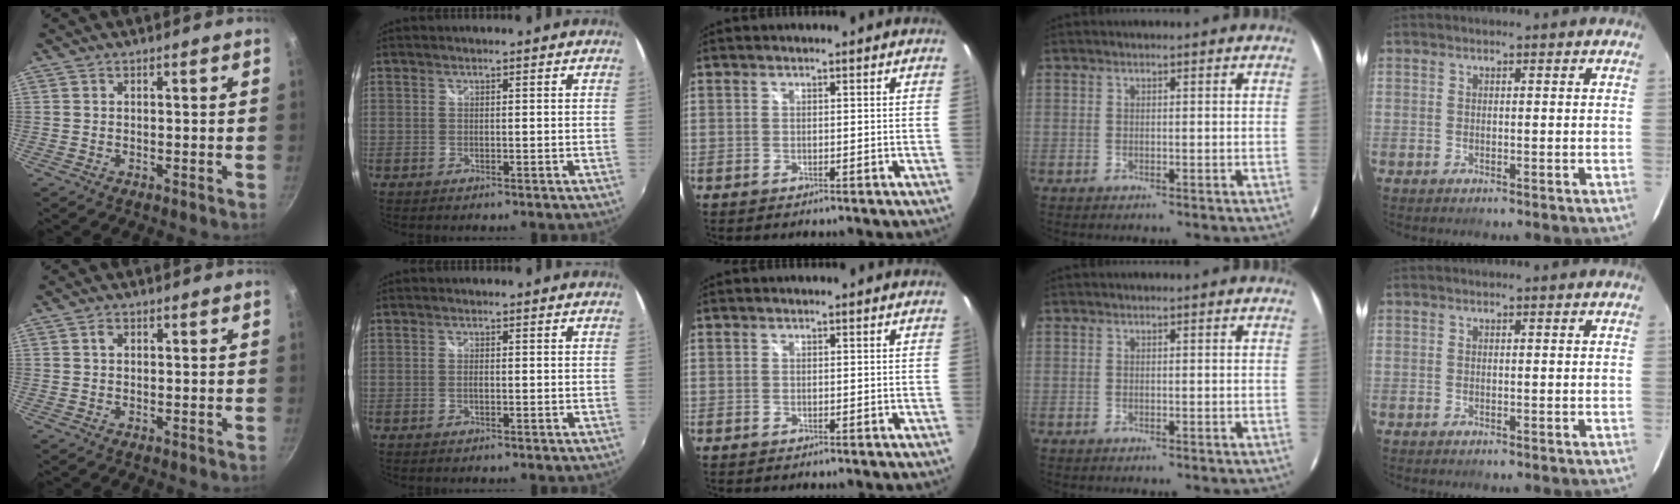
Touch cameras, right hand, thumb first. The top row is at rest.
{"thumb": {"total": 1.2, "force": [0.4, 0.9, 0.8], "torque": [-0.011, 0.004, 0.004]}, "index": {"total": 0.7, "force": [-0.2, 0.3, 0.6], "torque": [-0.013, 0.001, -0.005]}}